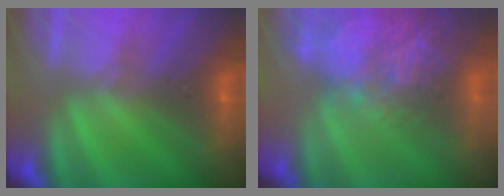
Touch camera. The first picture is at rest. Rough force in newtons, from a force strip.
{"total": 9.0}